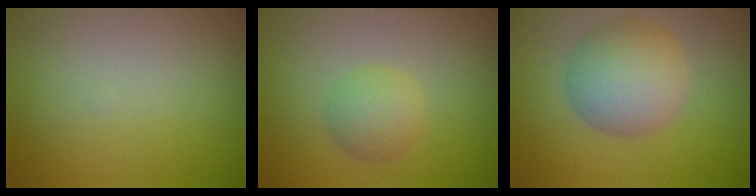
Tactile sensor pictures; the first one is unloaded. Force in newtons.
{"total": 2.5, "press": 2.5, "slide": 0.1}
{"total": 5.8, "press": 5.8, "slide": 0.2}